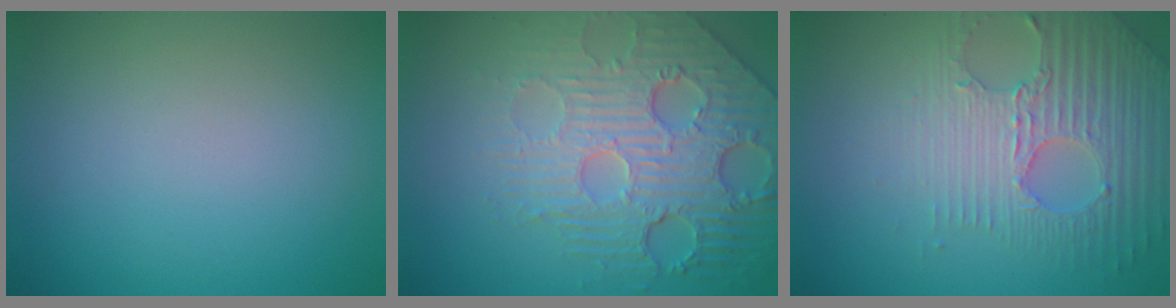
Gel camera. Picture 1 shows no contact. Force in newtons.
{"total": 7.6, "press": 5.6, "slide": 5.2}
{"total": 4.8, "press": 4.3, "slide": 2.2}